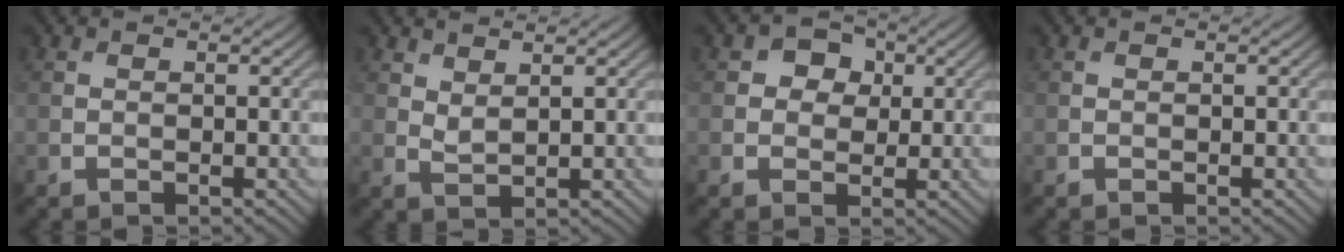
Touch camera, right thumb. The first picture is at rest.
{"total": 1.8, "force": [1.5, 0.5, 0.9], "torque": [-0.026, -0.003, 0.036]}
{"total": 3.7, "force": [0.8, 3.2, 1.8], "torque": [-0.027, 0.005, 0.002]}
{"total": 0.0}